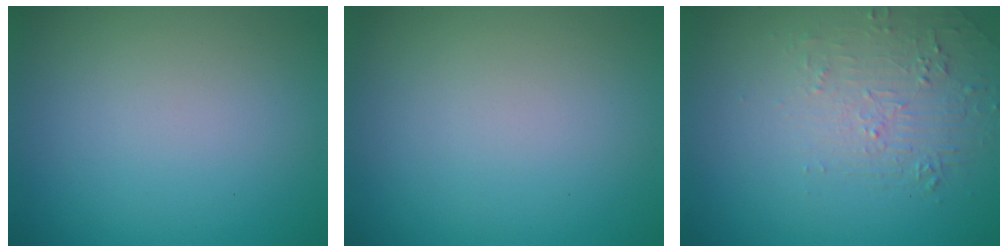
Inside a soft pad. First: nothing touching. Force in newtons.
{"total": 0.0}
{"total": 2.1, "press": 0.9, "slide": 1.9}